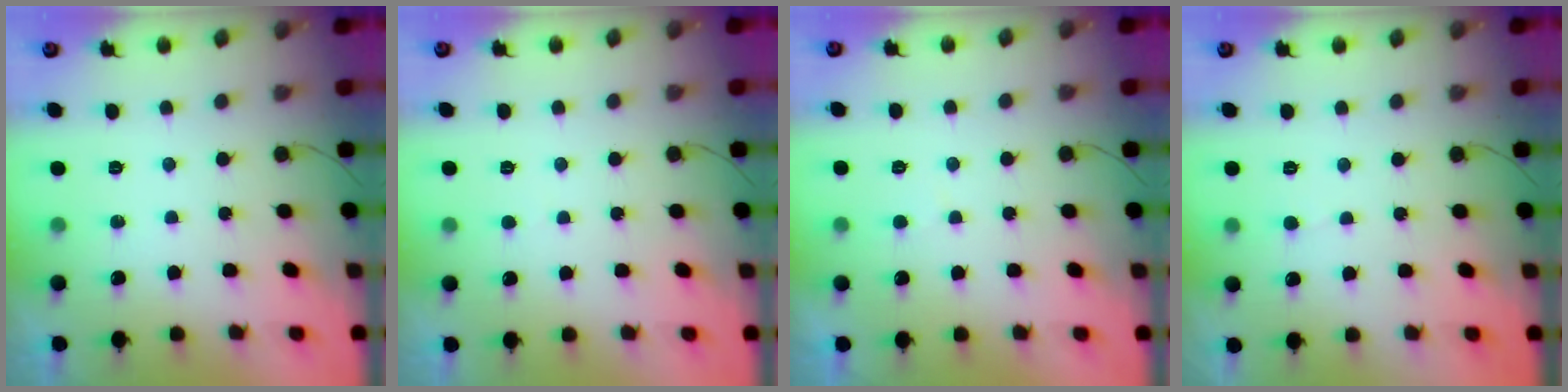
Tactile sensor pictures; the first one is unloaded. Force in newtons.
{"total": 2.7, "press": 2.7, "slide": 0.3}
{"total": 2.4, "press": 2.4, "slide": 0.4}
{"total": 2.4, "press": 2.4, "slide": 0.3}